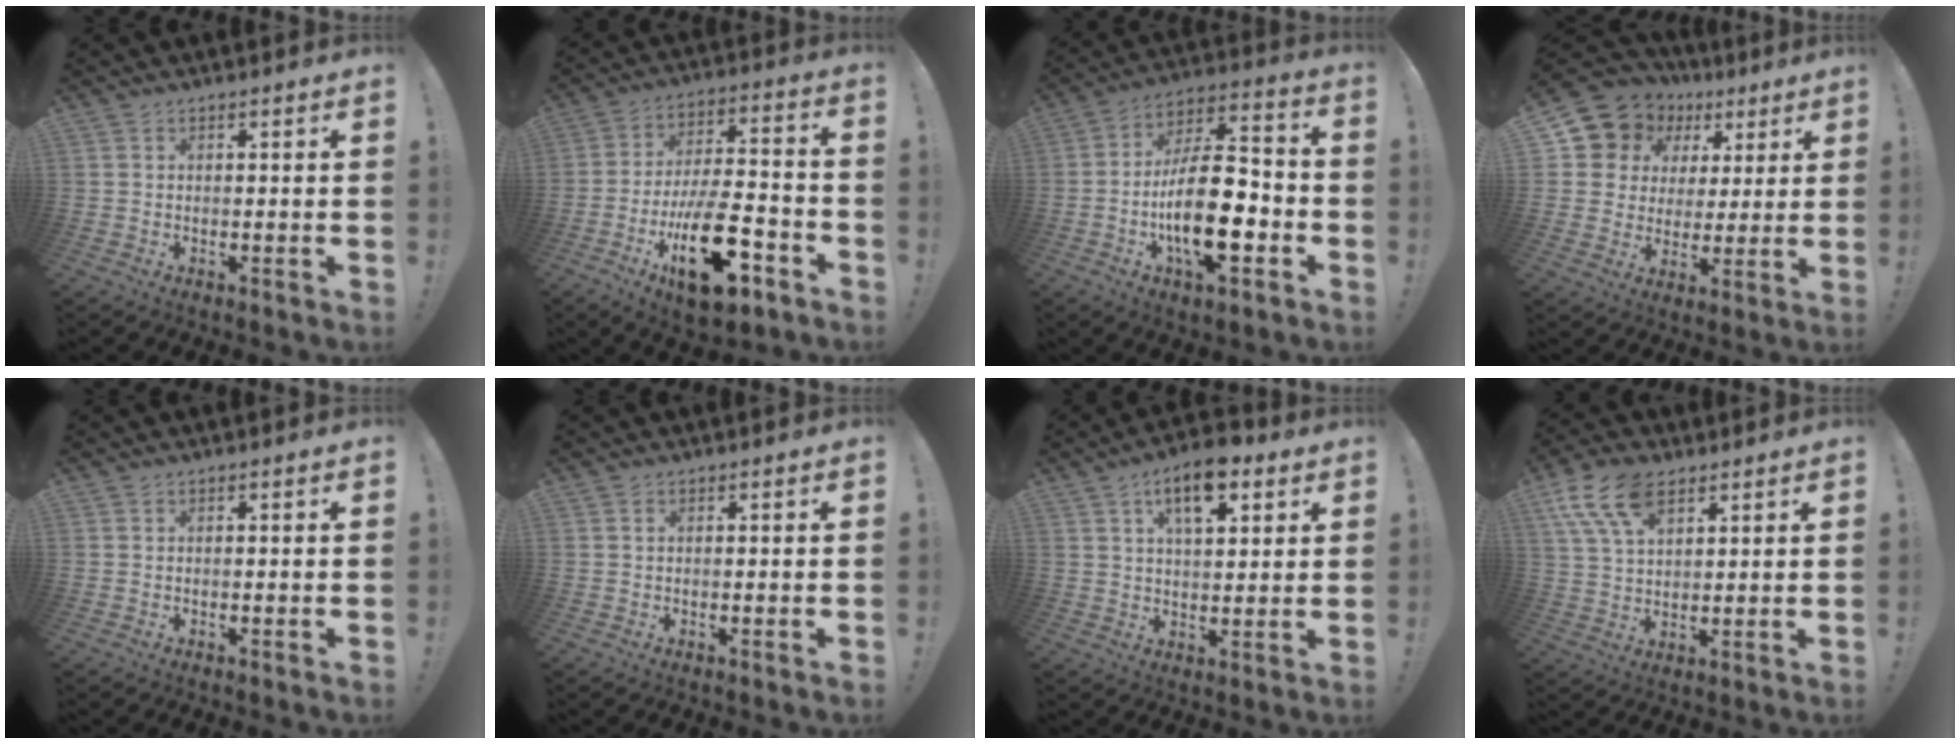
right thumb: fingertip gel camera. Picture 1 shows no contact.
{"total": 22.4, "force": [-9.7, 9.7, 17.8], "torque": [-0.295, 0.059, -0.148]}
{"total": 21.0, "force": [-5.6, 8.9, 18.2], "torque": [-0.334, 0.025, -0.086]}
{"total": 11.5, "force": [5.9, 9.4, 2.9], "torque": [-0.056, -0.041, 0.123]}
{"total": 0.0}
{"total": 0.0}
{"total": 11.5, "force": [6.1, 5.4, 8.2], "torque": [-0.124, -0.014, 0.105]}
{"total": 13.2, "force": [7.0, 7.3, 8.4], "torque": [-0.161, -0.015, 0.132]}